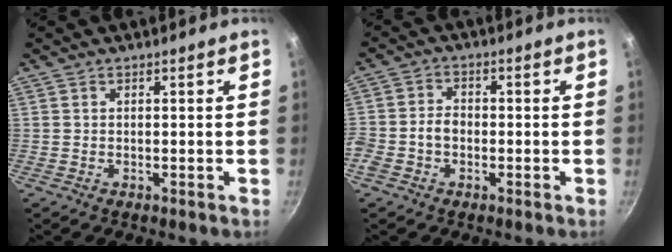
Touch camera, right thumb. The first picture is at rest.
{"total": 5.1, "force": [-1.7, 3.8, 2.8], "torque": [-0.049, 0.028, -0.039]}